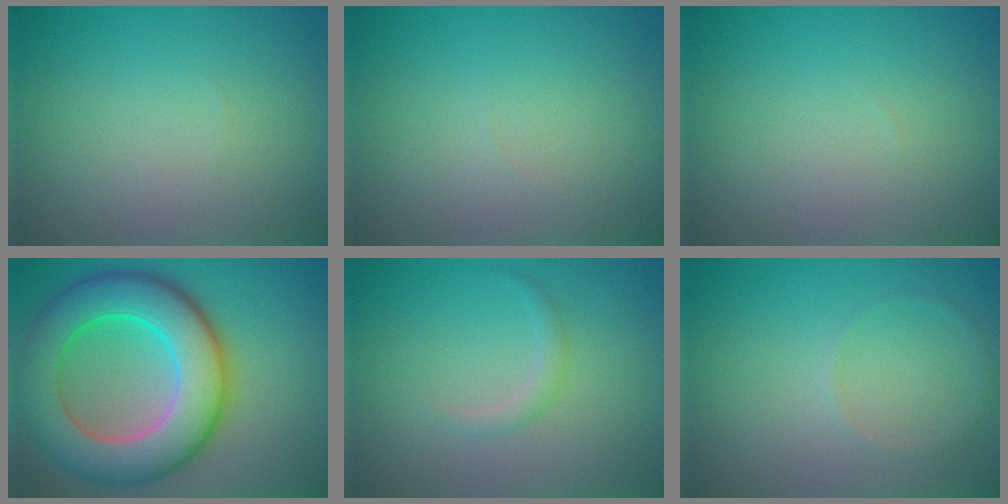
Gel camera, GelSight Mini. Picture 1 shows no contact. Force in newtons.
{"total": 0.0}
{"total": 0.0}
{"total": 11.3, "press": 11.3, "slide": 0.3}
{"total": 1.1, "press": 1.1, "slide": 0.1}
{"total": 0.5, "press": 0.5, "slide": 0.1}